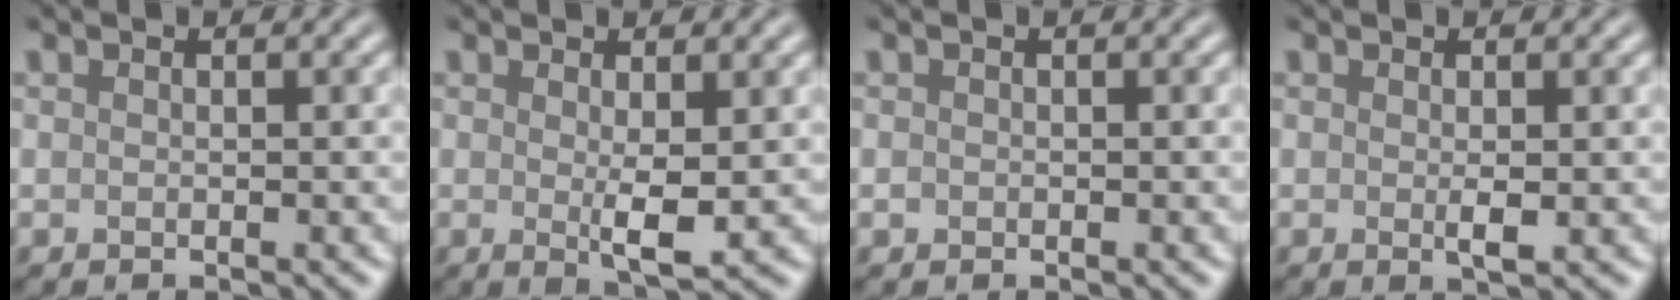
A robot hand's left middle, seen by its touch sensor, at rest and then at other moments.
{"total": 2.5, "force": [0.2, 0.4, 2.5], "torque": [-0.043, -0.012, 0.009]}
{"total": 0.0}
{"total": 1.1, "force": [0.0, 0.1, 1.1], "torque": [-0.020, -0.004, 0.004]}